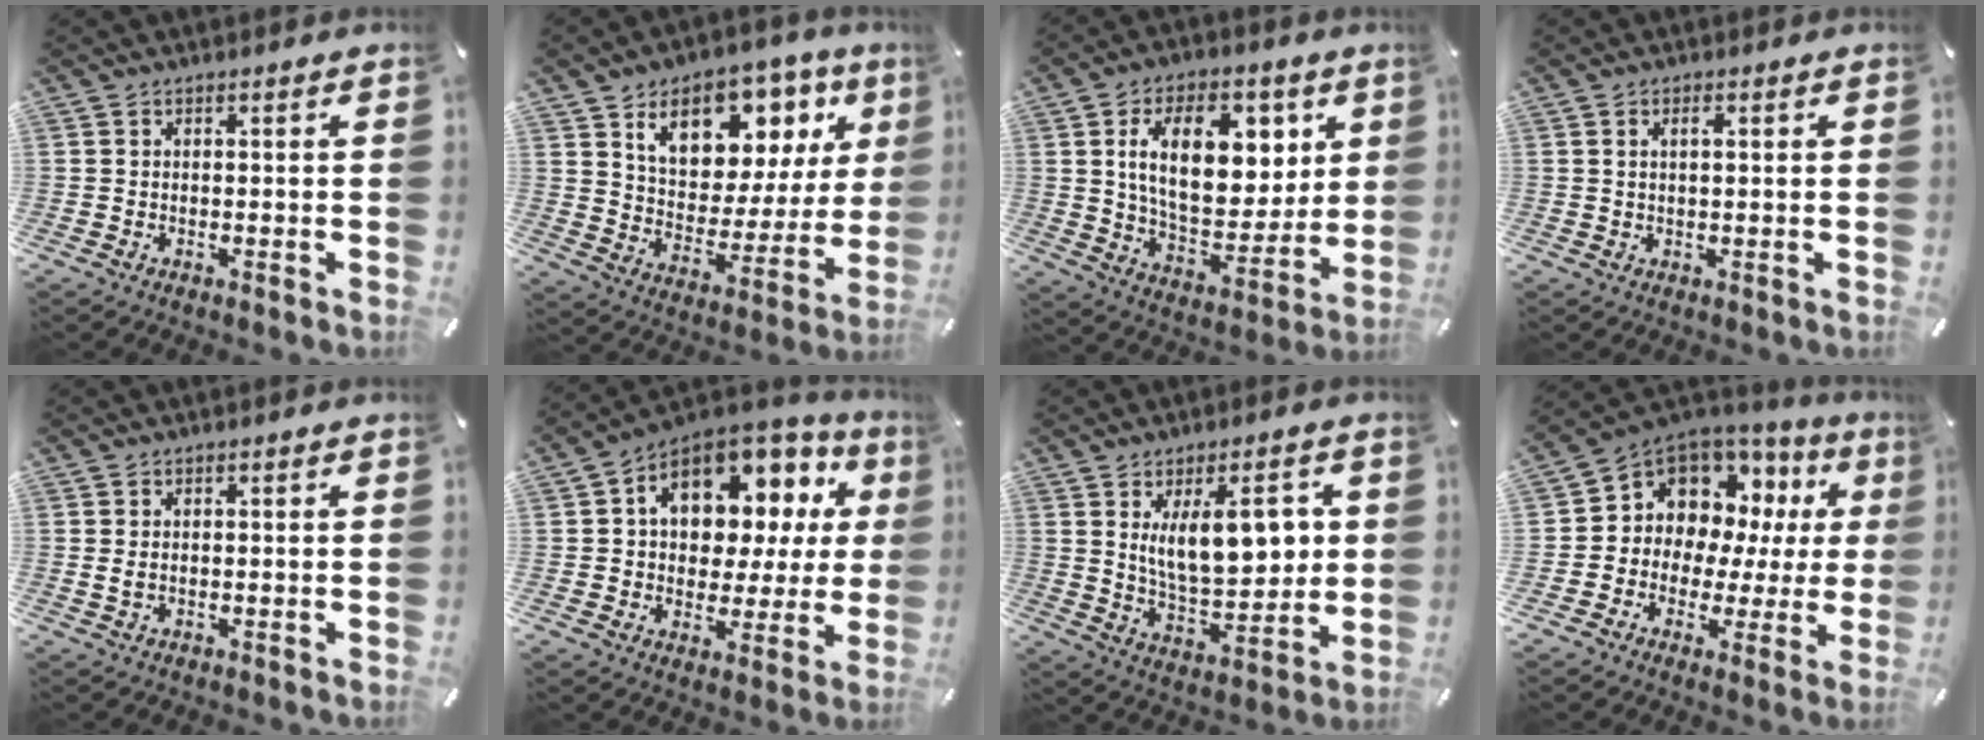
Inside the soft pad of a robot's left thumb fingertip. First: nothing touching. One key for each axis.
{"total": 15.8, "fx": 9.5, "fy": 10.1, "fz": 7.5, "tx": -0.114, "ty": -0.059, "tz": 0.167}
{"total": 18.0, "fx": 6.3, "fy": 10.9, "fz": 12.8, "tx": -0.208, "ty": -0.007, "tz": 0.111}
{"total": 2.2, "fx": 0.6, "fy": 0.8, "fz": 2.0, "tx": -0.032, "ty": 0.002, "tz": 0.007}
{"total": 1.5, "fx": 0.2, "fy": 0.9, "fz": 1.2, "tx": -0.016, "ty": 0.000, "tz": 0.001}
{"total": 13.6, "fx": 5.0, "fy": 9.7, "fz": 8.1, "tx": -0.128, "ty": -0.033, "tz": 0.092}
{"total": 14.5, "fx": 4.2, "fy": 7.2, "fz": 11.9, "tx": -0.180, "ty": -0.006, "tz": 0.070}
{"total": 9.9, "fx": 4.8, "fy": 8.2, "fz": 2.9, "tx": -0.064, "ty": -0.051, "tz": 0.094}